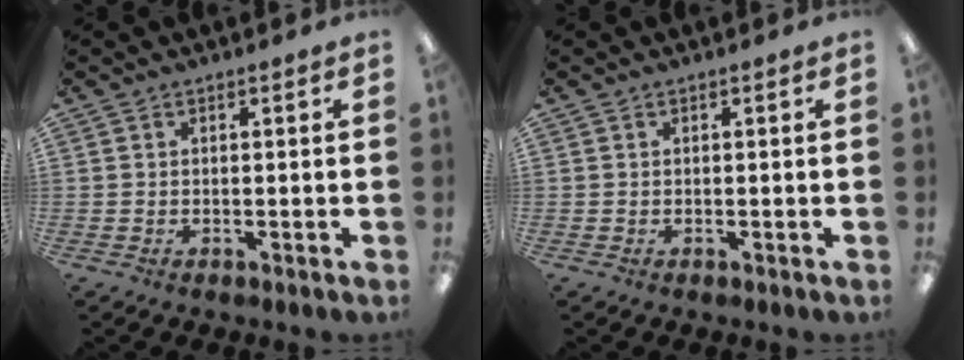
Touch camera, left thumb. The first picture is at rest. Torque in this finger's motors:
{"motor_torque": [0.00, 0.00, 0.13, -0.13, 0.00]}